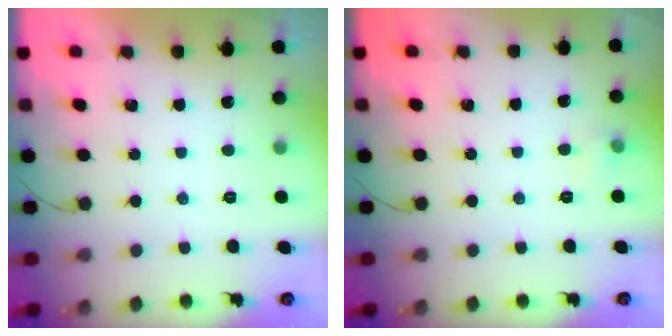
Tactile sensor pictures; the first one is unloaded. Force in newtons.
{"total": 3.5, "press": 3.4, "slide": 1.0}